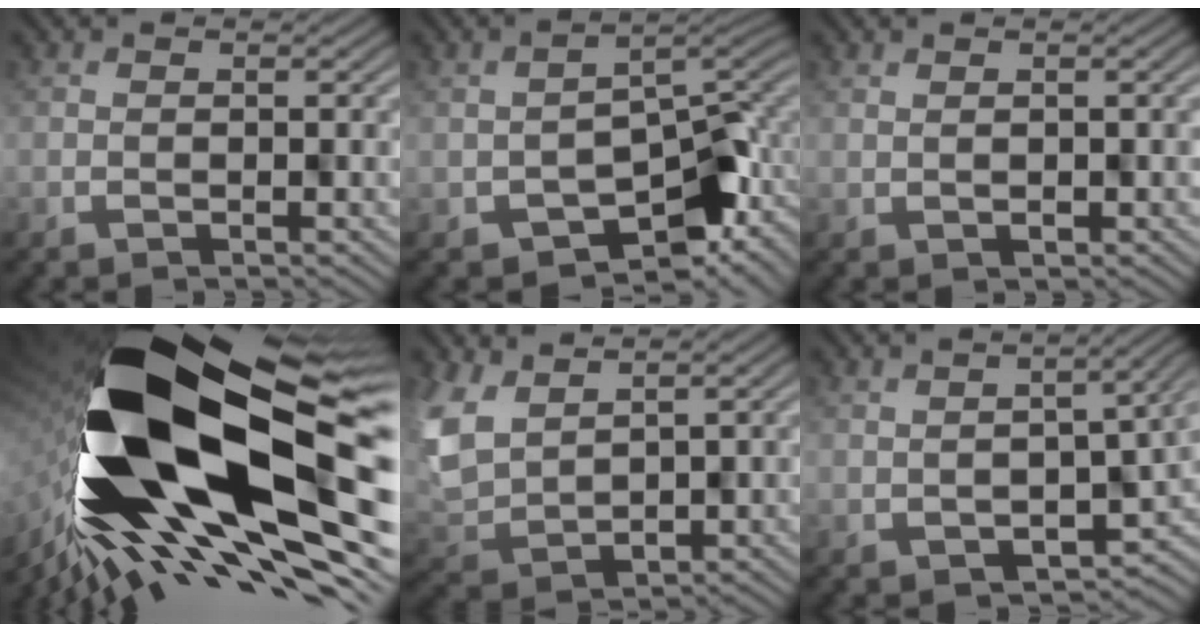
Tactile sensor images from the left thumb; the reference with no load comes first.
{"total": 6.0, "force": [-2.0, 3.4, 4.4], "torque": [-0.045, -0.017, -0.035]}
{"total": 0.9, "force": [0.7, 0.3, 0.5], "torque": [-0.008, 0.000, 0.012]}
{"total": 21.1, "force": [-0.5, 11.1, 18.0], "torque": [-0.372, -0.061, -0.014]}
{"total": 8.6, "force": [4.3, 5.7, 4.9], "torque": [-0.133, -0.025, 0.097]}
{"total": 4.0, "force": [-0.1, 1.7, 3.6], "torque": [-0.054, -0.018, 0.008]}